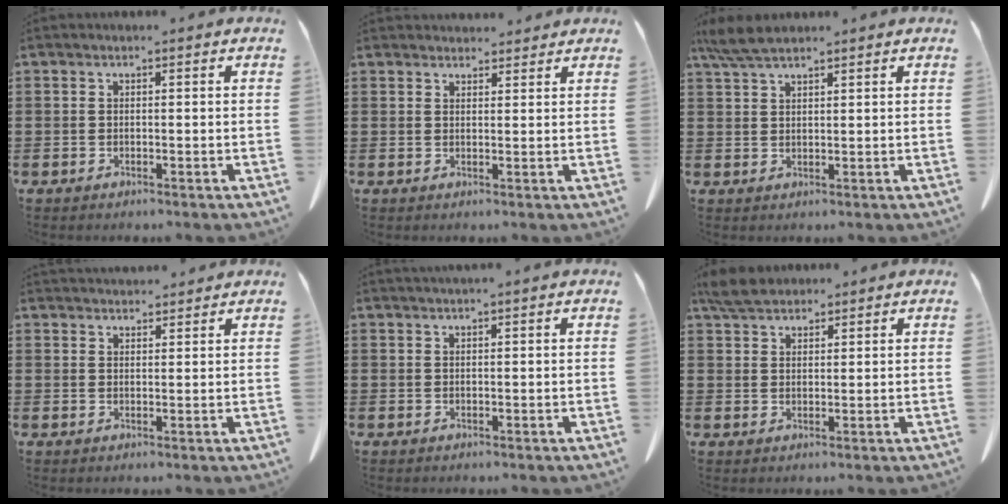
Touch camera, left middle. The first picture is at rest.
{"total": 2.4, "force": [2.4, 0.6, 0.0], "torque": [-0.006, -0.002, 0.046]}
{"total": 4.7, "force": [3.7, 0.9, 2.7], "torque": [-0.070, -0.003, 0.067]}
{"total": 2.7, "force": [2.6, 0.3, 0.0], "torque": [-0.006, -0.006, 0.050]}
{"total": 0.9, "force": [0.8, -0.1, 0.3], "torque": [-0.005, -0.002, 0.017]}
{"total": 4.4, "force": [3.8, 1.5, 1.6], "torque": [-0.041, 0.002, 0.071]}